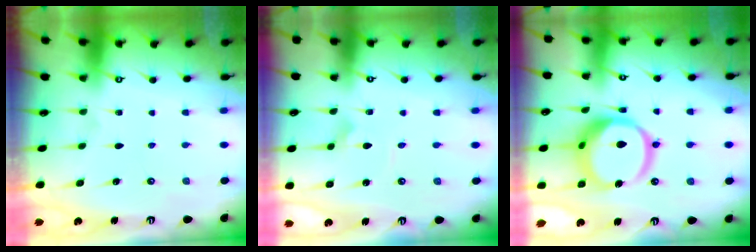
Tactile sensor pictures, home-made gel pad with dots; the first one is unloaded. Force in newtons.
{"total": 2.0, "press": 2.0, "slide": 0.1}
{"total": 17.0, "press": 16.9, "slide": 1.9}